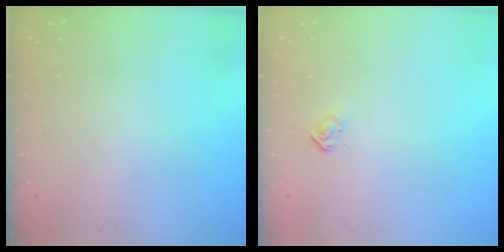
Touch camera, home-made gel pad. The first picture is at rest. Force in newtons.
{"total": 3.9, "press": 3.9, "slide": 0.2}